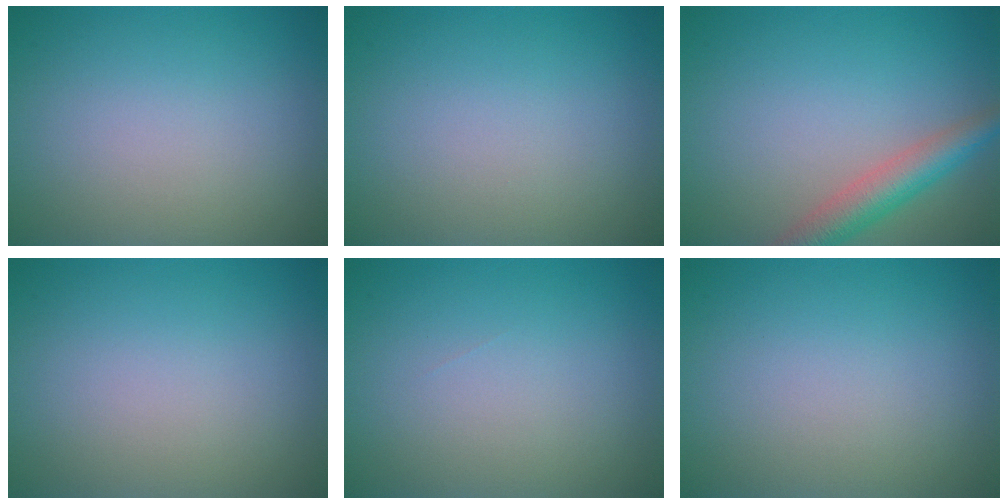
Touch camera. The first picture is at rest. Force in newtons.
{"total": 0.0}
{"total": 4.2, "press": 4.2, "slide": 0.1}
{"total": 0.0}
{"total": 0.0}
{"total": 0.0}